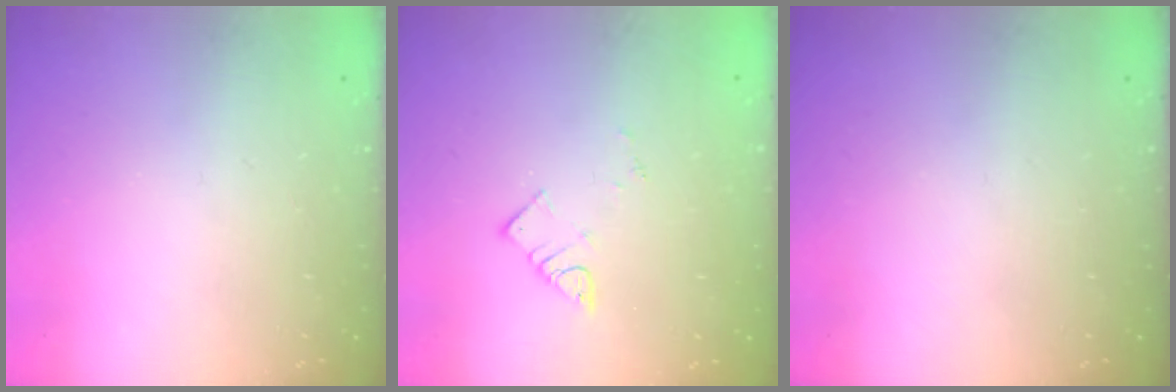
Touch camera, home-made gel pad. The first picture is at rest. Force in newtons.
{"total": 4.1, "press": 4.1, "slide": 0.2}
{"total": 0.0}